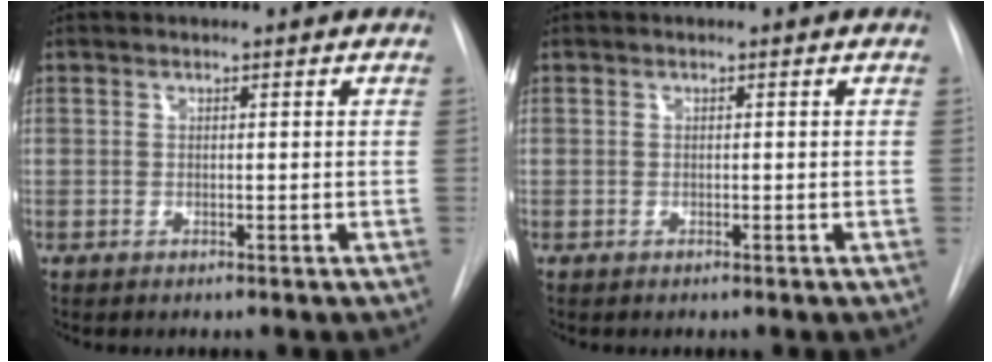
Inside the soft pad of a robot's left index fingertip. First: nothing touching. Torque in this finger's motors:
{"motor_torque": [0.06, -0.07, -0.01, 0.00]}